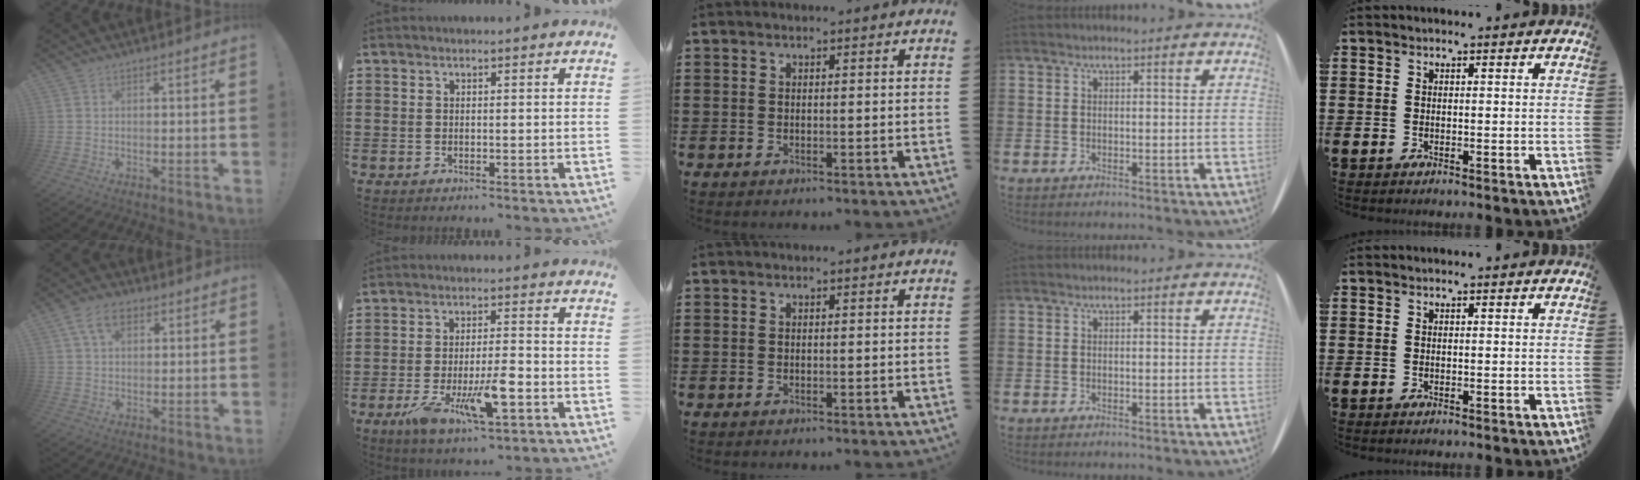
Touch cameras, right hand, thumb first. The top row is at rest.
{"thumb": {"total": 7.9, "force": [3.4, 5.1, 5.0], "torque": [-0.082, 0.006, 0.066]}, "index": {"total": 10.1, "force": [-4.1, 3.3, 8.6], "torque": [-0.163, -0.005, -0.067]}}